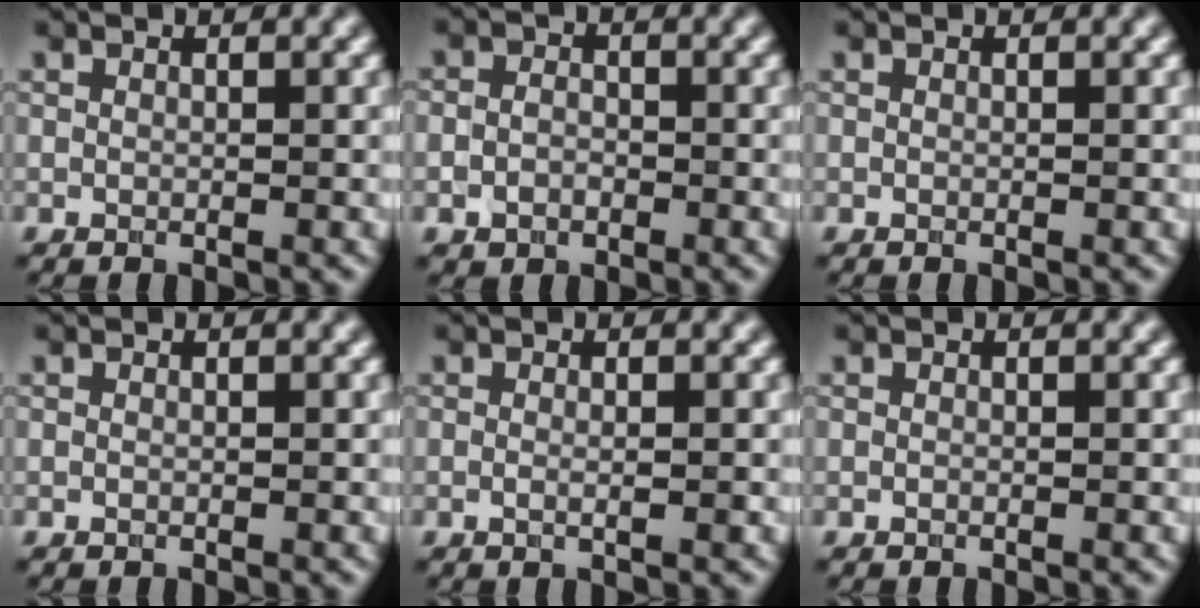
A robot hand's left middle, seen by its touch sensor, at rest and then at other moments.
{"total": 1.9, "force": [-0.7, 1.5, 0.9], "torque": [-0.010, -0.001, -0.016]}
{"total": 0.0}
{"total": 0.0}
{"total": 1.1, "force": [0.0, 0.3, 1.1], "torque": [-0.016, -0.007, -0.001]}
{"total": 0.0}